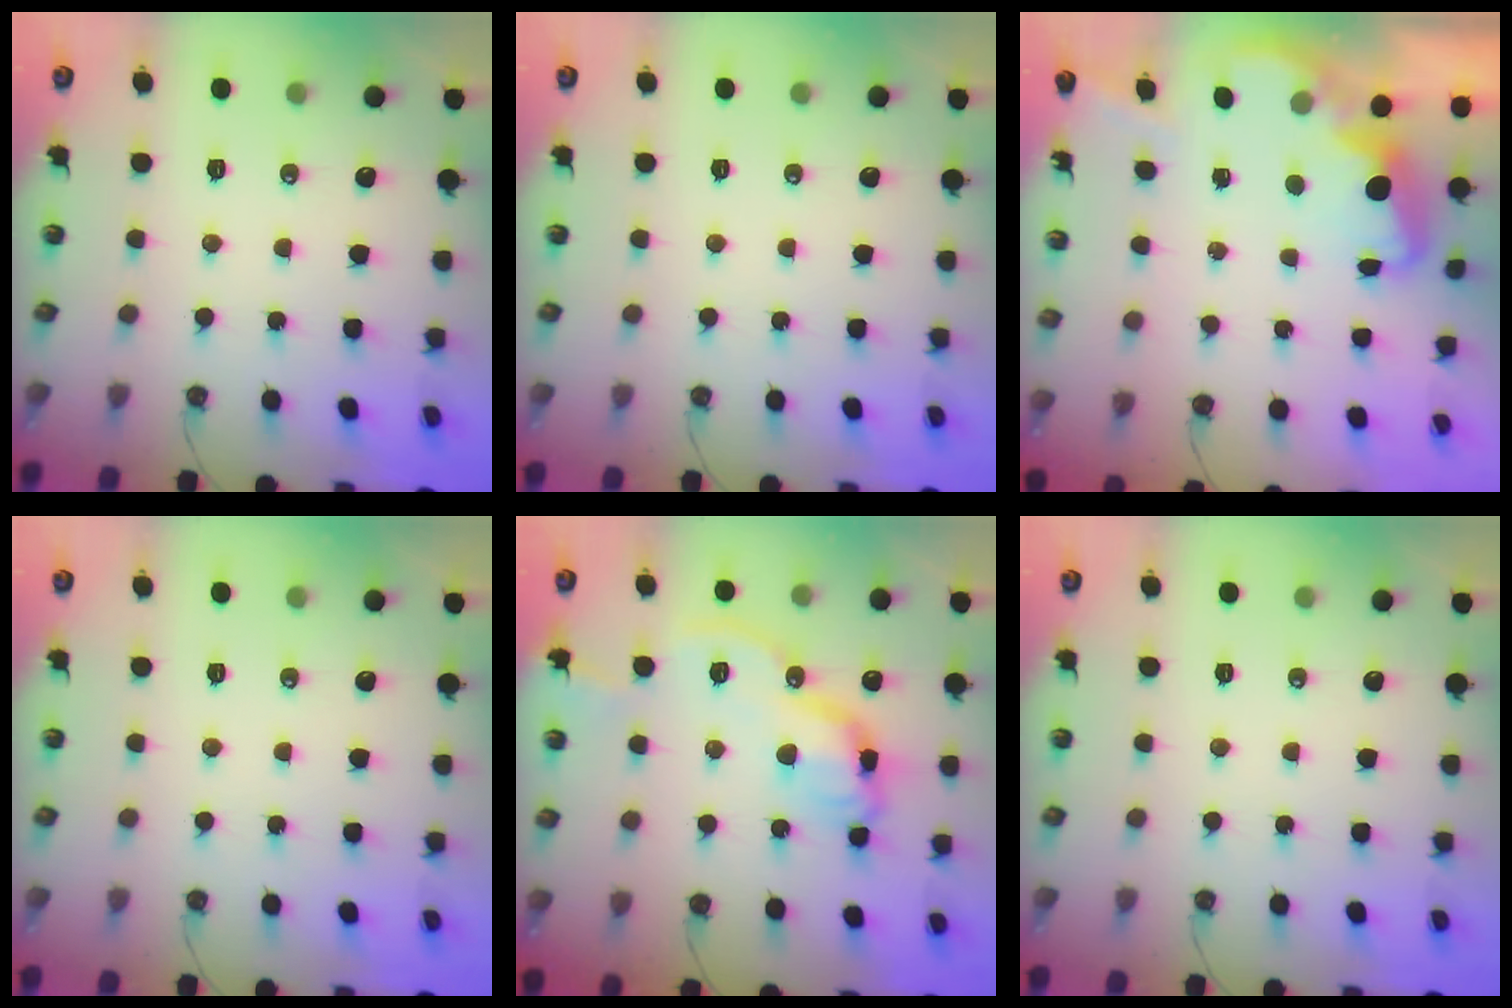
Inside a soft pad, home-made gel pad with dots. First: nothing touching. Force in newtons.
{"total": 0.0}
{"total": 2.8, "press": 2.7, "slide": 0.8}
{"total": 0.0}
{"total": 13.8, "press": 13.8, "slide": 0.5}
{"total": 0.0}